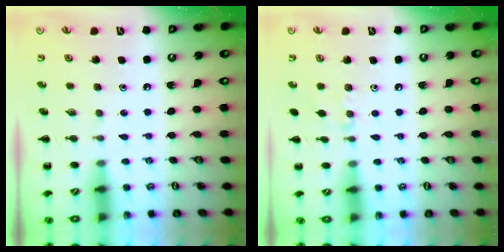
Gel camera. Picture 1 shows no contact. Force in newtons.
{"total": 5.4, "press": 5.1, "slide": 1.8}